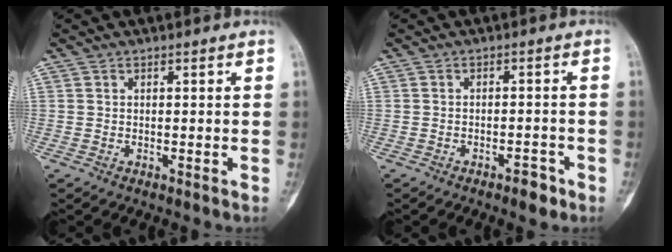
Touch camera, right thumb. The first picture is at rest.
{"total": 2.8, "force": [-1.9, 1.1, 1.6], "torque": [-0.017, 0.013, -0.027]}